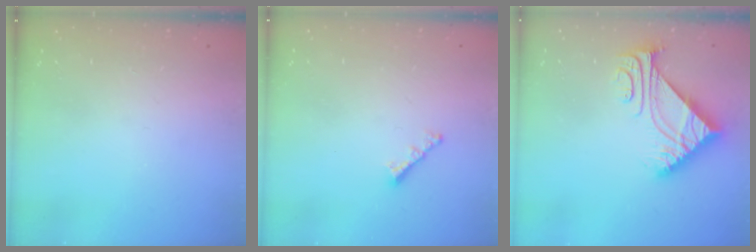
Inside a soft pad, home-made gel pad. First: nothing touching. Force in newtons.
{"total": 2.4, "press": 2.4, "slide": 0.5}
{"total": 7.6, "press": 7.6, "slide": 0.6}